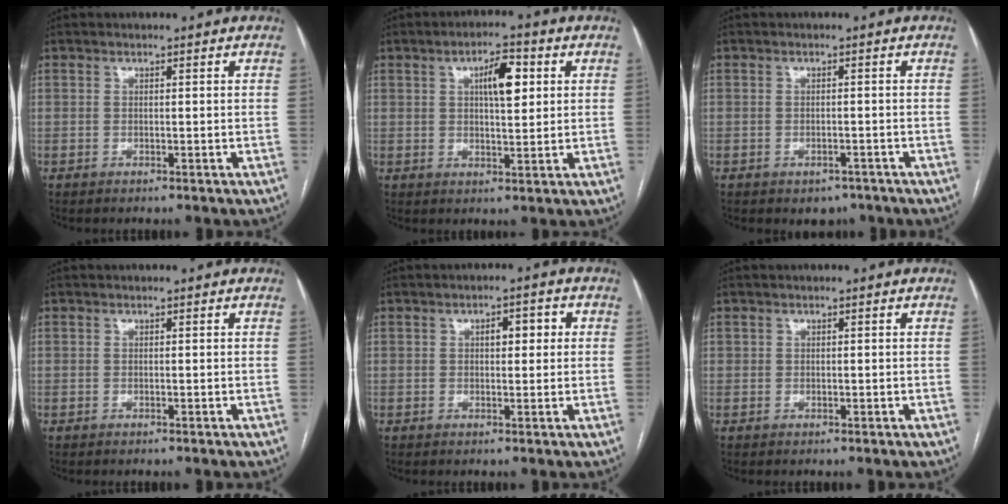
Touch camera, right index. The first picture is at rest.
{"total": 6.2, "force": [2.1, 1.7, 5.6], "torque": [-0.095, 0.011, 0.034]}
{"total": 2.7, "force": [-1.9, 1.7, 0.9], "torque": [-0.005, 0.003, -0.016]}
{"total": 0.0}
{"total": 3.1, "force": [0.8, 1.2, 2.8], "torque": [-0.043, 0.014, 0.011]}
{"total": 0.7, "force": [0.3, 0.6, 0.1], "torque": [0.005, 0.001, 0.004]}